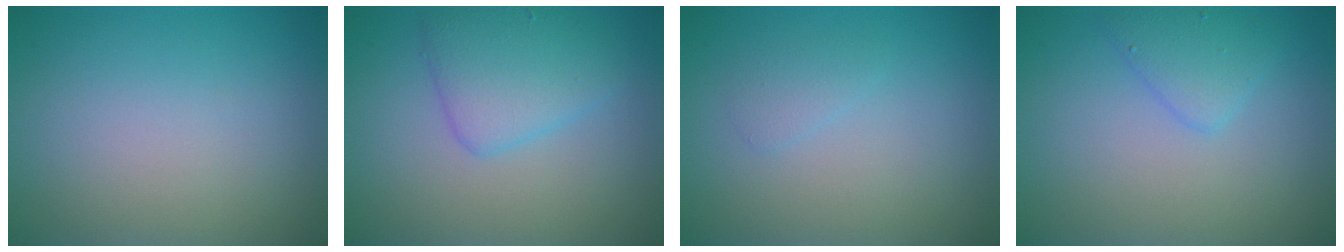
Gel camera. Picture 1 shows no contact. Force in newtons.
{"total": 3.7, "press": 3.7, "slide": 0.1}
{"total": 0.9, "press": 0.9, "slide": 0.0}
{"total": 2.0, "press": 2.0, "slide": 0.1}